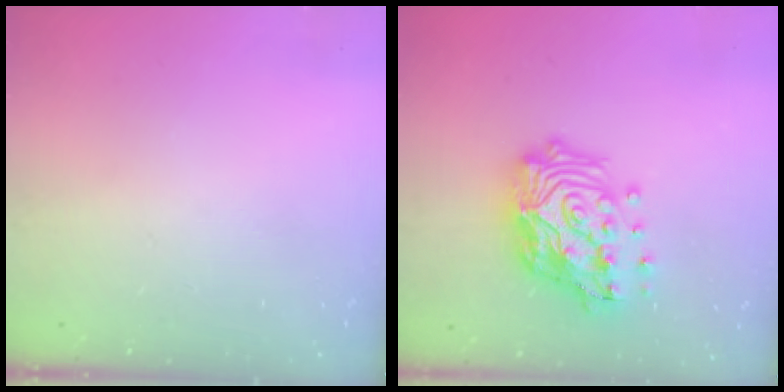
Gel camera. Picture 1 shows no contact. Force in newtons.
{"total": 20.6, "press": 20.5, "slide": 2.7}